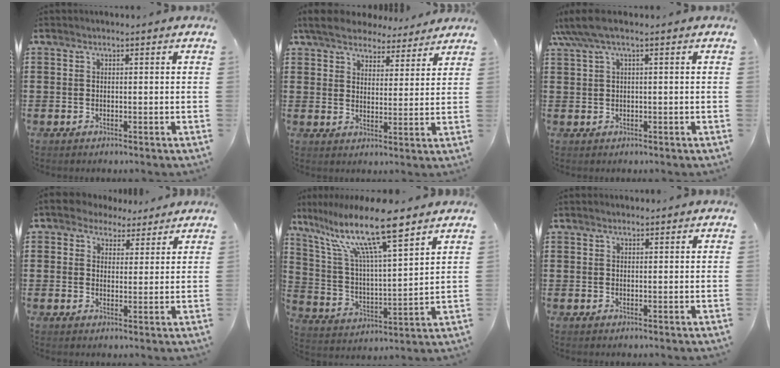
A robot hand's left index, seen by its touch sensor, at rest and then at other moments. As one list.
[{"total": 6.0, "force": [5.6, 1.6, 1.4], "torque": [-0.053, -0.019, 0.100]}, {"total": 3.4, "force": [0.9, 0.6, 3.3], "torque": [-0.077, -0.005, 0.010]}, {"total": 3.9, "force": [3.2, 2.3, 0.4], "torque": [-0.025, 0.000, 0.060]}, {"total": 14.1, "force": [10.3, 2.0, 9.5], "torque": [-0.215, -0.048, 0.171]}, {"total": 0.8, "force": [0.7, 0.2, 0.2], "torque": [-0.005, 0.001, 0.014]}]